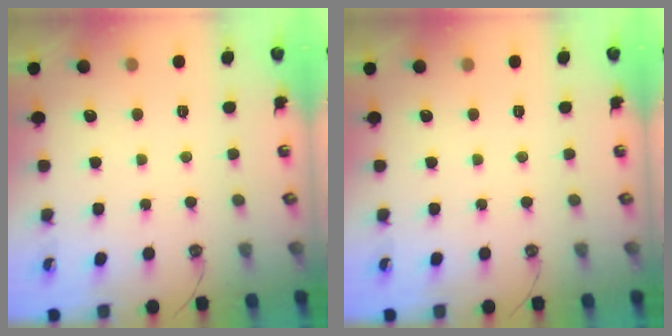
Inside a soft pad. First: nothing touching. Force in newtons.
{"total": 0.0}